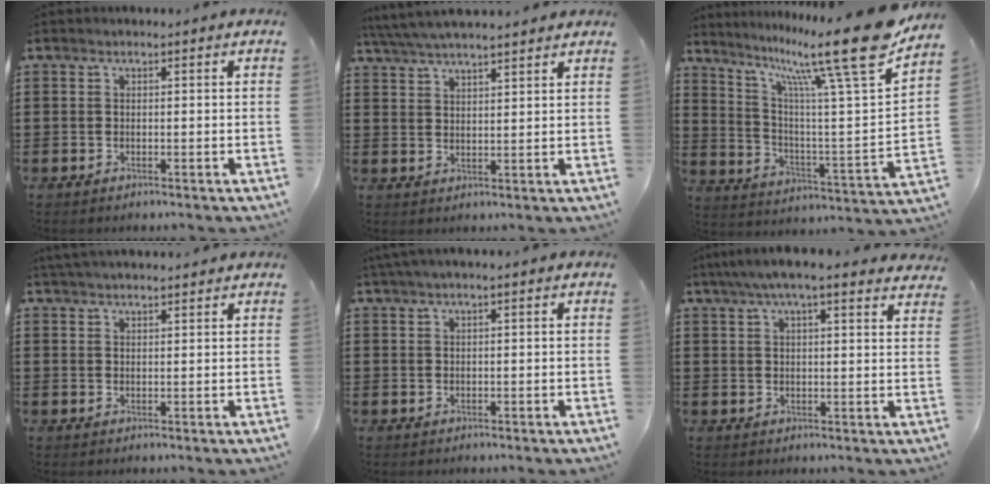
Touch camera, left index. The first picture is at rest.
{"total": 4.6, "force": [4.3, 0.1, 1.7], "torque": [-0.046, -0.012, 0.077]}
{"total": 17.3, "force": [12.4, 0.9, 12.0], "torque": [-0.224, -0.080, 0.191]}
{"total": 2.4, "force": [2.3, 0.0, 0.6], "torque": [-0.017, 0.000, 0.045]}
{"total": 1.5, "force": [0.9, -0.1, 1.2], "torque": [-0.023, 0.000, 0.016]}
{"total": 5.9, "force": [4.8, 0.2, 3.4], "torque": [-0.077, -0.008, 0.085]}